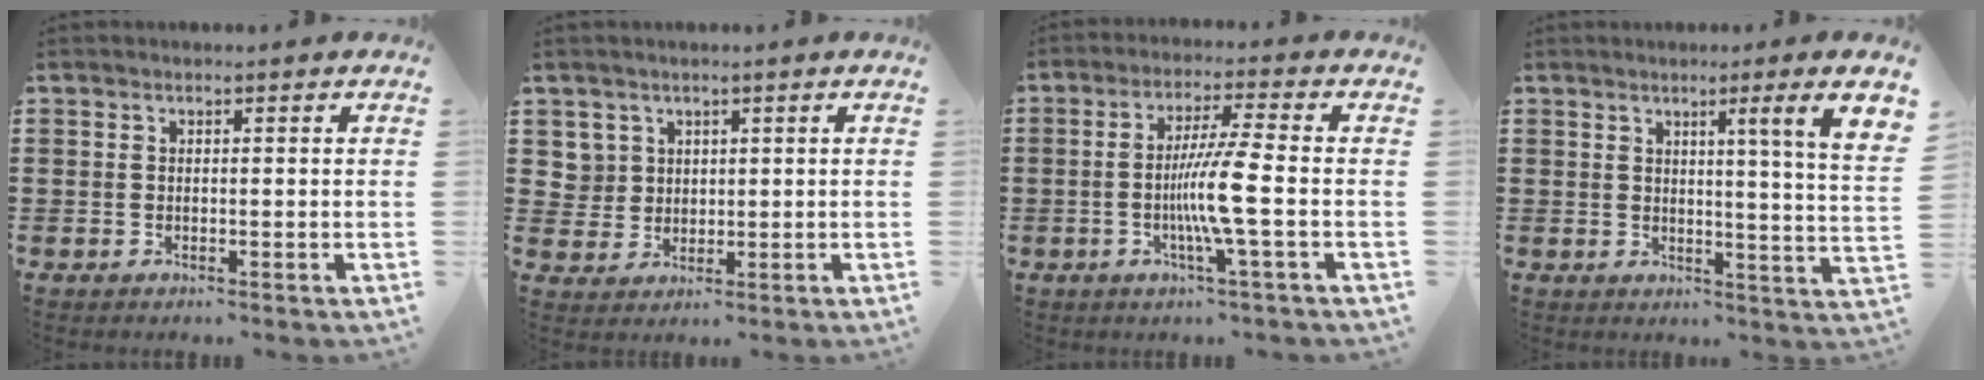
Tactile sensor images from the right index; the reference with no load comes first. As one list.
[{"total": 3.4, "force": [1.6, 3.0, 0.2], "torque": [-0.021, 0.012, 0.031]}, {"total": 7.7, "force": [-1.6, -0.6, 7.5], "torque": [-0.143, -0.017, -0.035]}, {"total": 5.4, "force": [2.7, -1.2, 4.6], "torque": [-0.073, -0.031, 0.033]}]